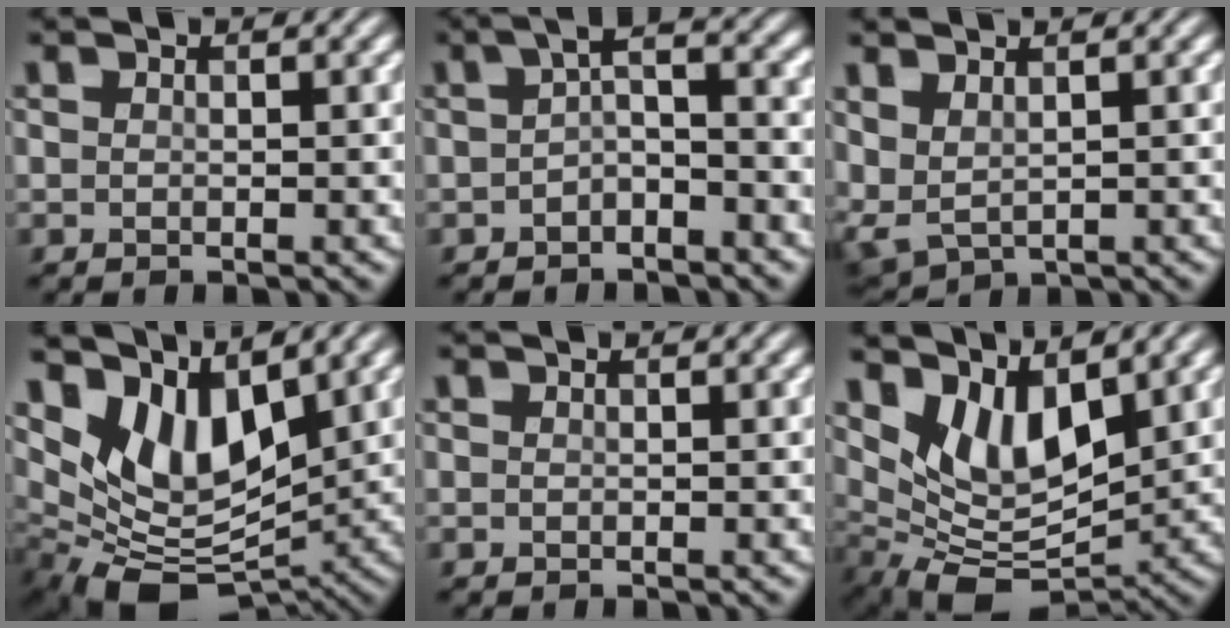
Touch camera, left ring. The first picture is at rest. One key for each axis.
{"total": 3.1, "fx": -1.1, "fy": 1.2, "fz": 2.7, "tx": -0.048, "ty": 0.012, "tz": -0.024}
{"total": 2.8, "fx": 1.5, "fy": 1.5, "fz": 1.8, "tx": -0.048, "ty": -0.002, "tz": 0.040}
{"total": 7.6, "fx": 2.8, "fy": 4.3, "fz": 5.6, "tx": -0.101, "ty": -0.016, "tz": 0.057}
{"total": 0.0}
{"total": 6.8, "fx": 3.0, "fy": 3.5, "fz": 5.0, "tx": -0.093, "ty": -0.022, "tz": 0.060}